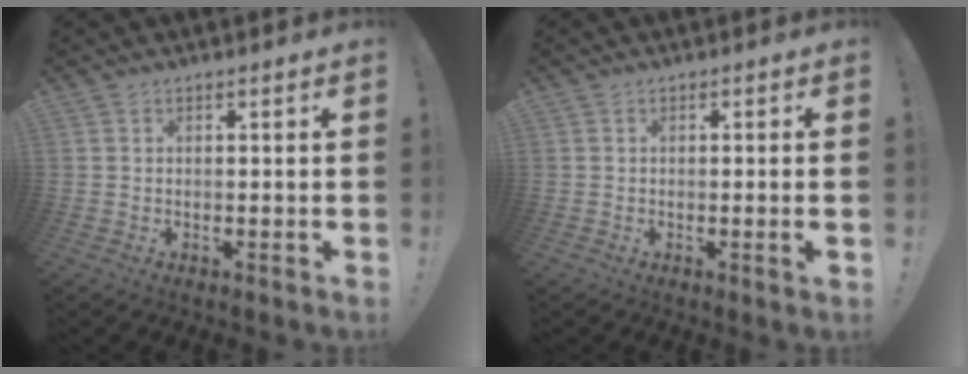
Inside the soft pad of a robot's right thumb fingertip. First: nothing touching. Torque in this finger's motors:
{"motor_torque": [0.04, -0.14, -0.17, 0.25, 0.00]}